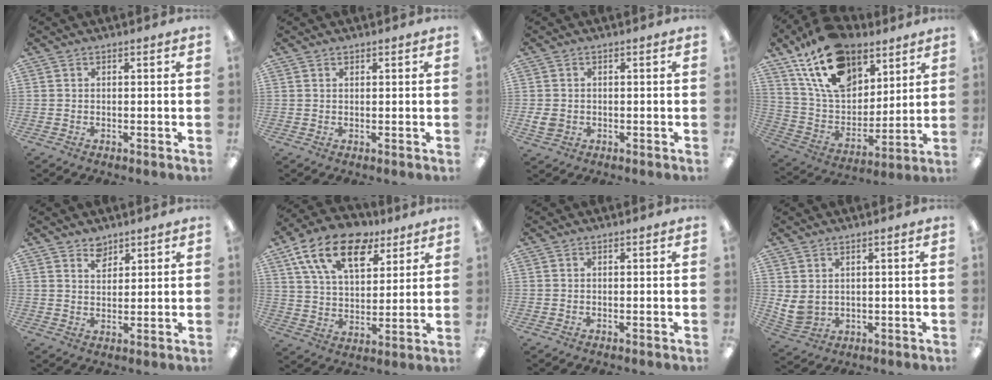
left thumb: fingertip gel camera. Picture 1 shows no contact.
{"total": 0.7, "force": [0.6, 0.4, 0.2], "torque": [-0.003, 0.002, 0.011]}
{"total": 3.2, "force": [-0.4, 2.6, 1.8], "torque": [-0.037, 0.004, -0.008]}
{"total": 20.5, "force": [13.3, 11.8, 10.2], "torque": [-0.193, -0.060, 0.244]}
{"total": 4.0, "force": [3.3, 2.2, 0.8], "torque": [0.001, -0.018, 0.059]}
{"total": 17.9, "force": [10.3, 10.0, 10.6], "torque": [-0.180, -0.036, 0.184]}
{"total": 0.0}
{"total": 4.7, "force": [2.1, 3.4, 2.3], "torque": [-0.055, -0.010, 0.044]}